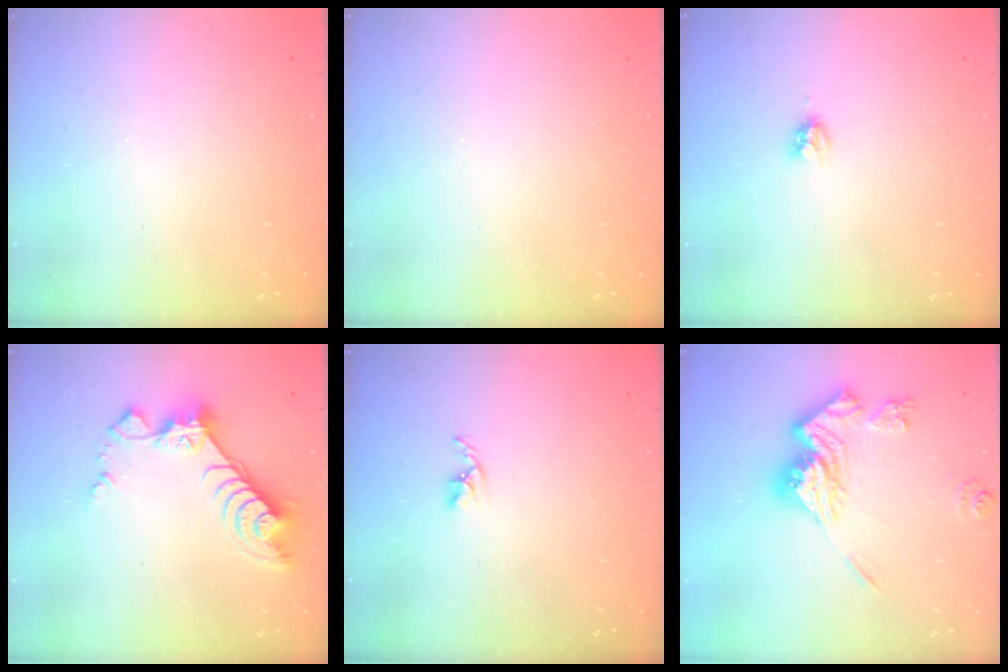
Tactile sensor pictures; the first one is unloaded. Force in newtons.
{"total": 0.0}
{"total": 3.7, "press": 3.7, "slide": 0.1}
{"total": 11.5, "press": 11.5, "slide": 1.2}
{"total": 2.5, "press": 2.5, "slide": 0.4}
{"total": 15.6, "press": 15.5, "slide": 1.4}